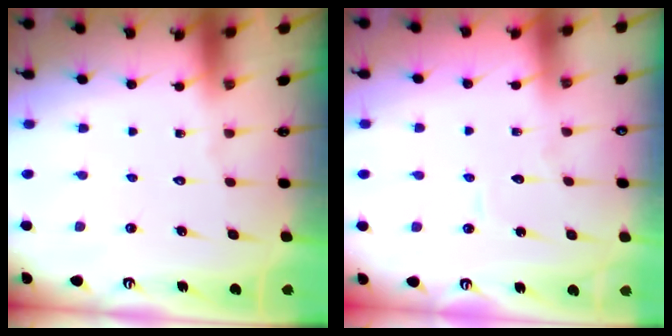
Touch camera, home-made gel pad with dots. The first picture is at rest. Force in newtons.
{"total": 3.8, "press": 3.8, "slide": 0.2}